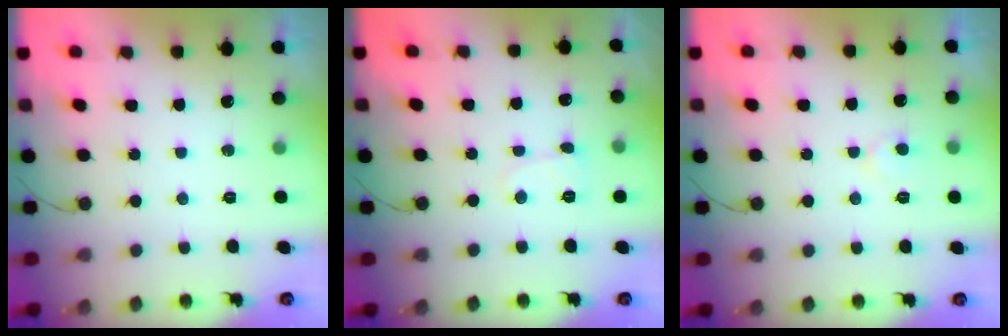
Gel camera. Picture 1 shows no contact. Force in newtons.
{"total": 4.3, "press": 4.3, "slide": 0.5}
{"total": 5.5, "press": 5.4, "slide": 0.4}